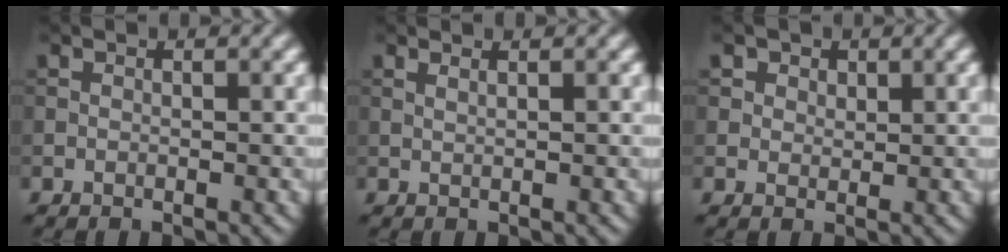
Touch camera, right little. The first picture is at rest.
{"total": 0.9, "force": [0.7, 0.3, 0.6], "torque": [-0.006, -0.002, 0.005]}
{"total": 2.6, "force": [1.4, 1.9, 1.0], "torque": [-0.024, -0.002, 0.020]}